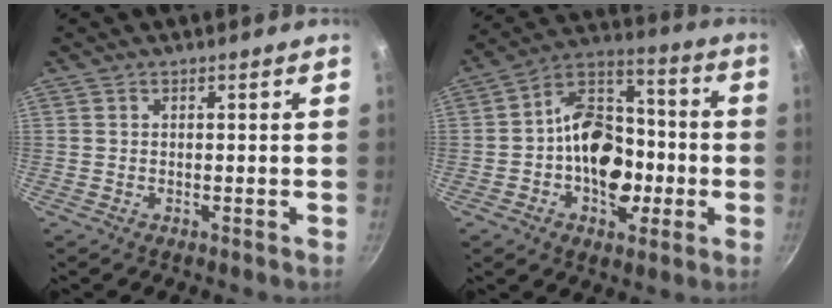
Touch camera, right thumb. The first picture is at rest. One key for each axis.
{"total": 16.7, "fx": -2.8, "fy": 11.9, "fz": 11.4, "tx": -0.131, "ty": 0.043, "tz": -0.061}